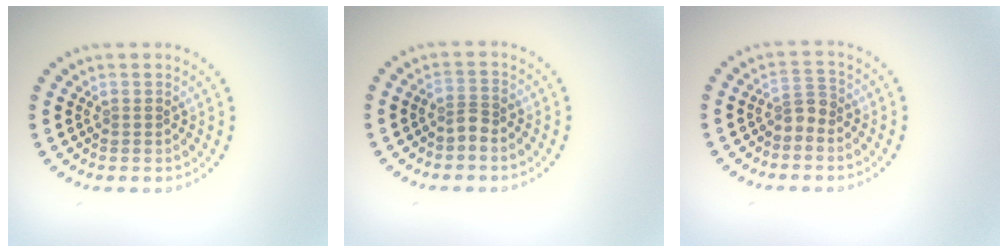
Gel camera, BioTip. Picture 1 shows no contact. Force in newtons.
{"total": 1.5, "press": 1.1, "slide": 1.0}
{"total": 1.7, "press": 1.2, "slide": 1.1}